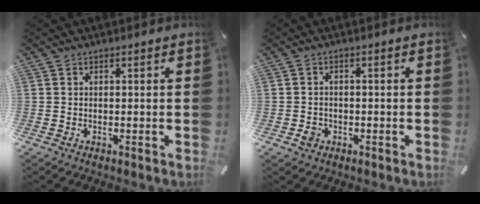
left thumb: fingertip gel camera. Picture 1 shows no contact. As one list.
[{"total": 2.8, "force": [-1.0, 2.3, 1.2], "torque": [-0.019, 0.005, -0.018]}]